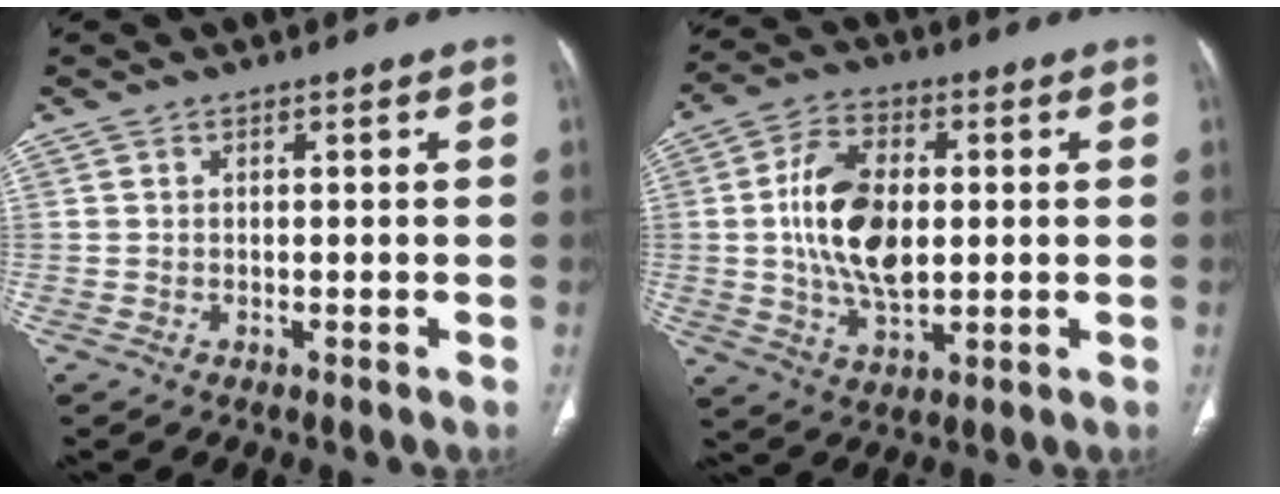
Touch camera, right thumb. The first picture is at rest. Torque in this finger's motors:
{"motor_torque": [1.90, 1.61, 1.32, -0.63, 0.14]}